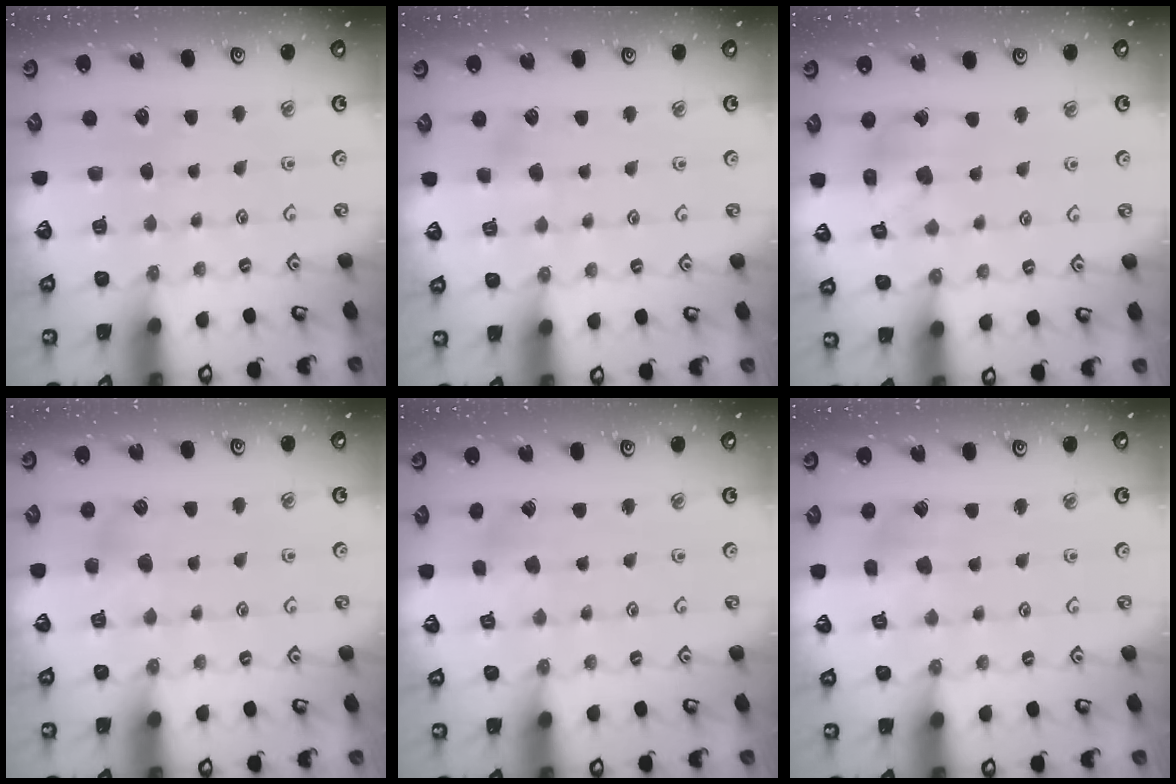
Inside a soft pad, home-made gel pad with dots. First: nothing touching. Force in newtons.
{"total": 2.2, "press": 2.1, "slide": 0.5}
{"total": 11.9, "press": 11.8, "slide": 1.5}
{"total": 6.2, "press": 6.2, "slide": 0.6}
{"total": 2.2, "press": 2.2, "slide": 0.3}
{"total": 4.5, "press": 4.5, "slide": 0.6}